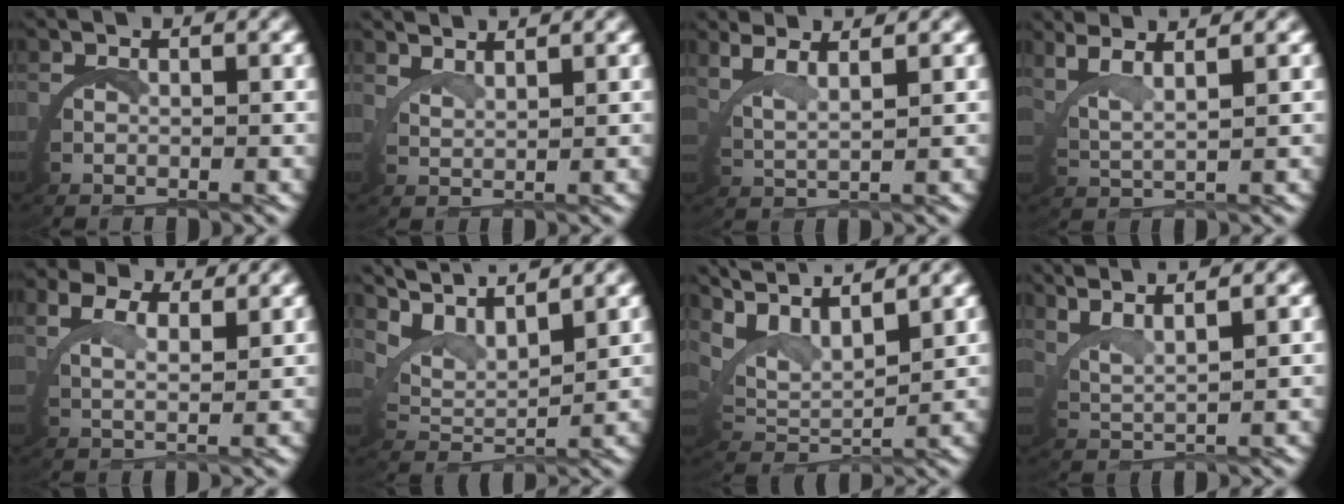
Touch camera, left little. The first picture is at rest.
{"total": 3.3, "force": [3.1, -0.8, 0.4], "torque": [-0.016, -0.001, 0.058]}
{"total": 3.8, "force": [2.9, 0.8, 2.3], "torque": [-0.065, -0.004, 0.053]}
{"total": 4.5, "force": [3.3, 1.5, 2.8], "torque": [-0.079, -0.002, 0.055]}
{"total": 3.2, "force": [2.6, 0.1, 2.0], "torque": [-0.051, -0.007, 0.049]}
{"total": 6.4, "force": [5.1, 2.1, 3.3], "torque": [-0.081, 0.010, 0.085]}
{"total": 6.7, "force": [4.7, 2.7, 3.9], "torque": [-0.100, 0.005, 0.080]}
{"total": 5.8, "force": [4.2, 2.1, 3.3], "torque": [-0.084, 0.004, 0.067]}